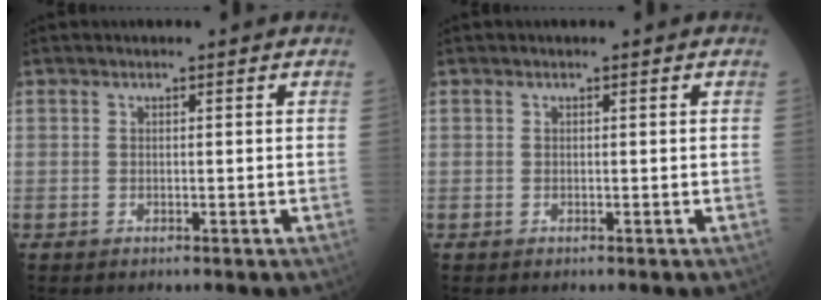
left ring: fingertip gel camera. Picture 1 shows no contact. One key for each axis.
{"total": 0.0}